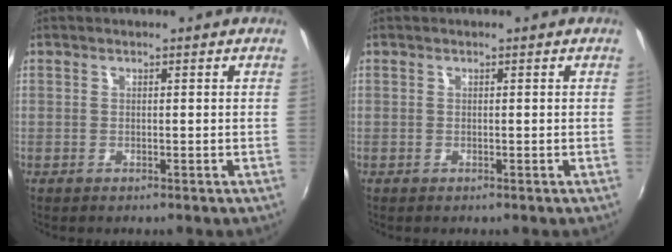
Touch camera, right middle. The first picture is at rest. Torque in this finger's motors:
{"motor_torque": [0.00, -0.01, 0.00, 0.00]}